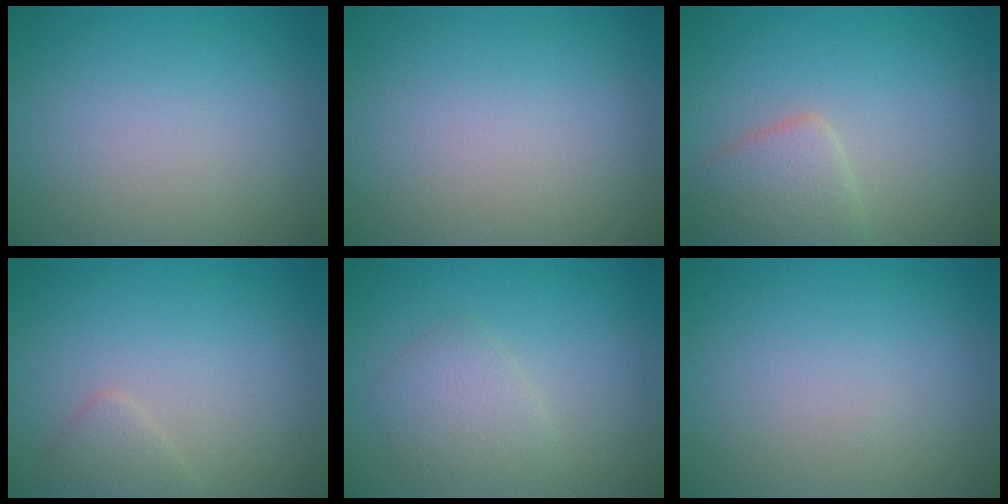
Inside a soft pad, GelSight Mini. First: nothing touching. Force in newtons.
{"total": 0.0}
{"total": 3.4, "press": 3.4, "slide": 0.1}
{"total": 1.3, "press": 1.3, "slide": 0.1}
{"total": 2.4, "press": 2.4, "slide": 0.1}
{"total": 0.0}